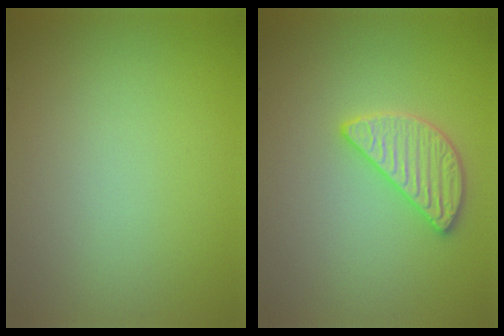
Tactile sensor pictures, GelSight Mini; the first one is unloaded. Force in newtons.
{"total": 2.8, "press": 2.8, "slide": 0.1}